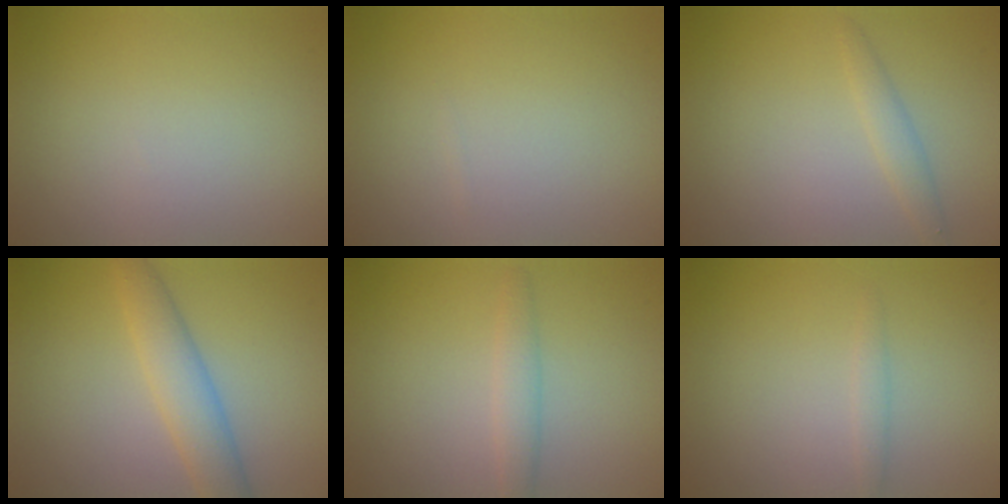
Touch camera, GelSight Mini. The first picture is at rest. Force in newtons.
{"total": 0.0}
{"total": 1.4, "press": 1.4, "slide": 0.0}
{"total": 3.8, "press": 3.8, "slide": 0.1}
{"total": 1.8, "press": 1.8, "slide": 0.1}
{"total": 0.8, "press": 0.8, "slide": 0.1}